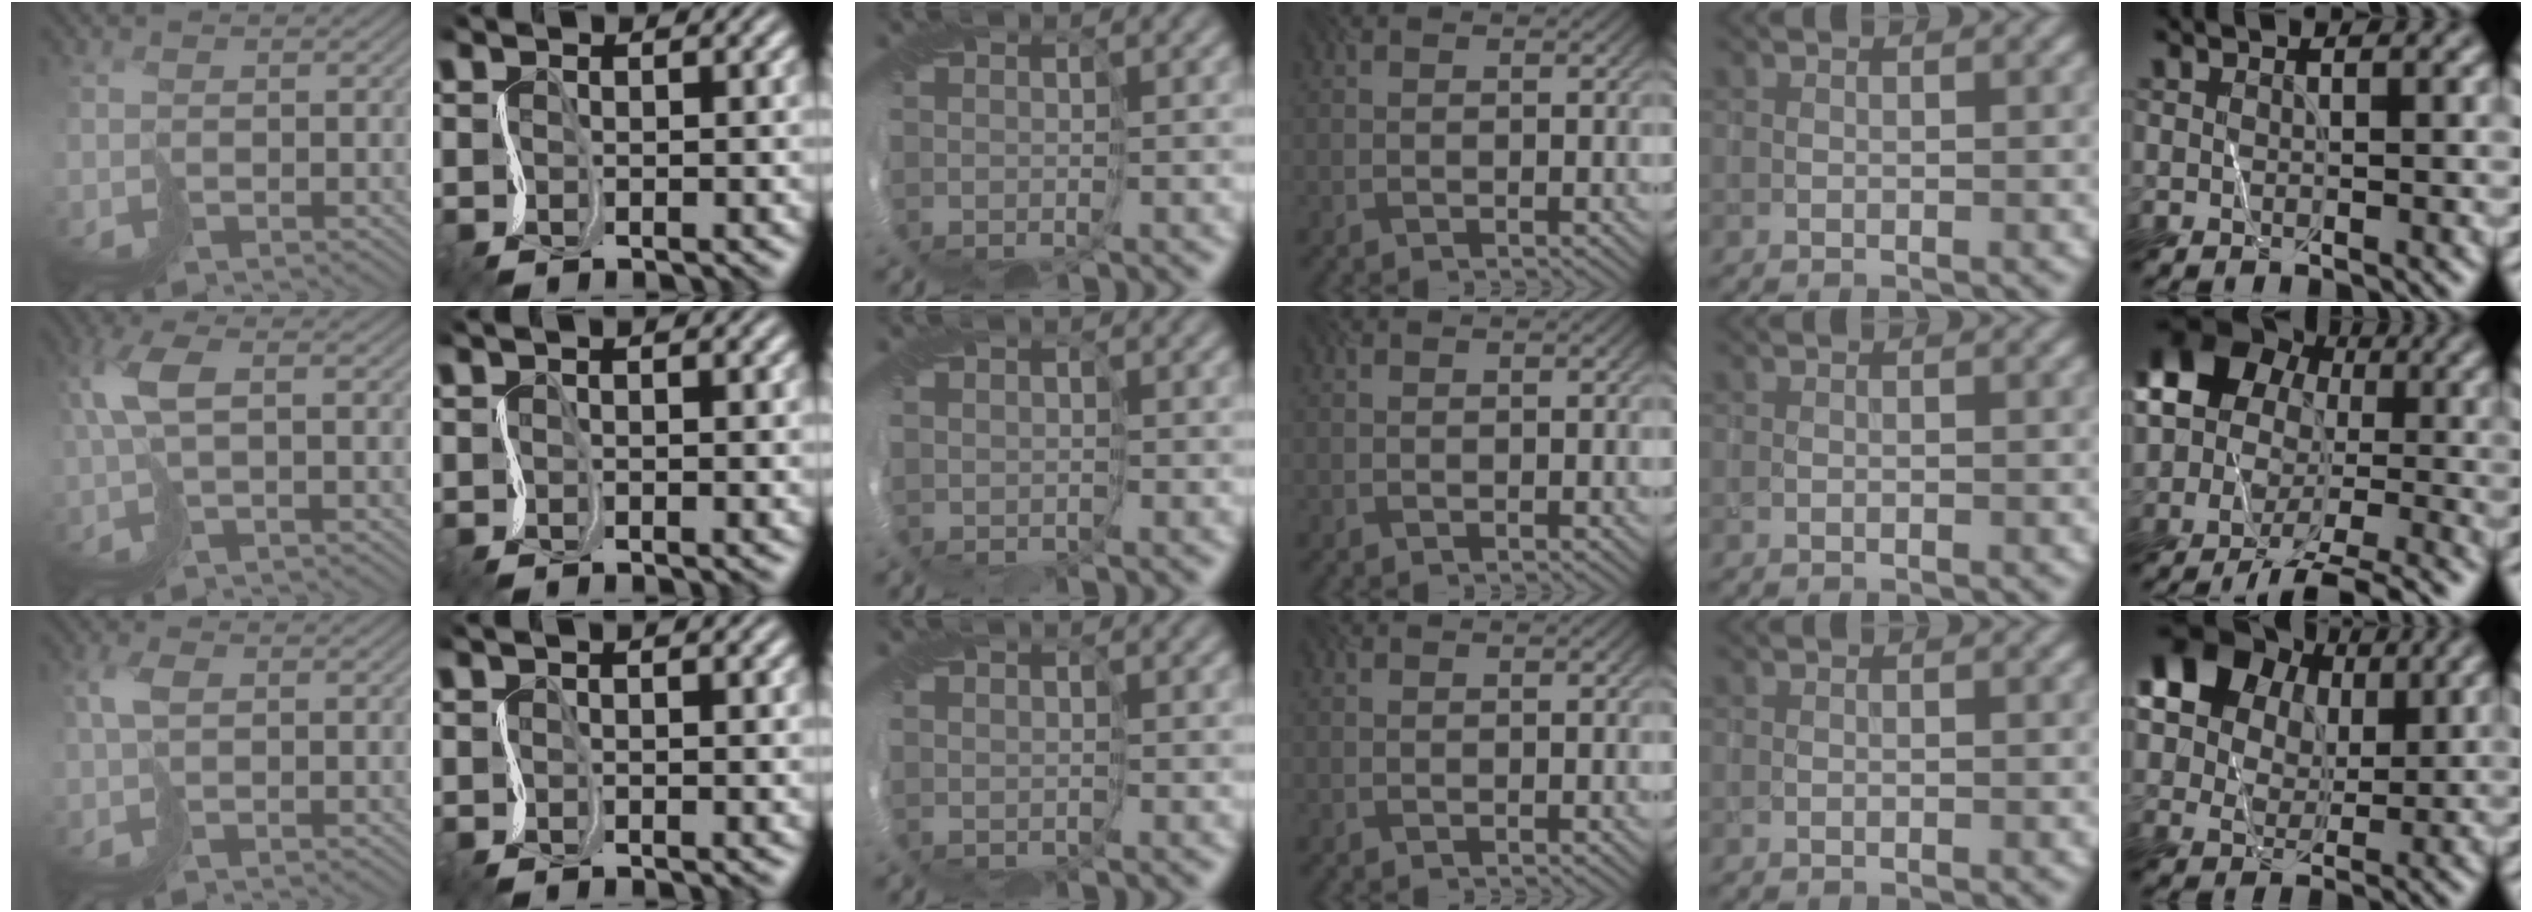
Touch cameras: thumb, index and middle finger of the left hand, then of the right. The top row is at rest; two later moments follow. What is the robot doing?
{"motion": "cut", "object": "receipt paper"}